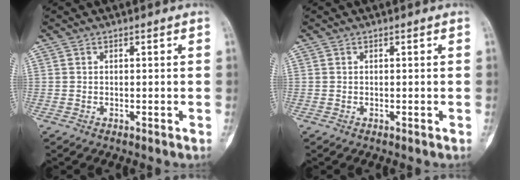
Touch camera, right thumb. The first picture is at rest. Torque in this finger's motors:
{"motor_torque": [0.00, 0.00, 0.11, 0.04, 0.01]}